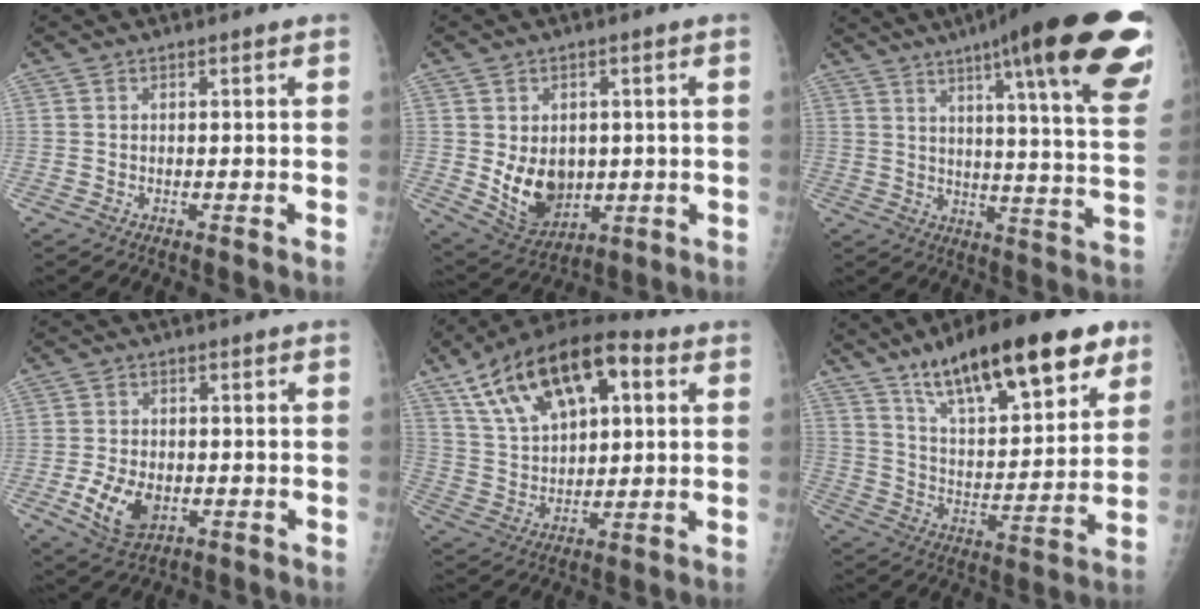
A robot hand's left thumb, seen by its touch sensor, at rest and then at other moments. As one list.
[{"total": 10.3, "force": [-0.4, 7.8, 6.8], "torque": [-0.078, -0.017, 0.018]}, {"total": 28.3, "force": [16.9, 4.3, 22.4], "torque": [-0.254, -0.050, 0.220]}, {"total": 7.9, "force": [-2.4, 5.1, 5.6], "torque": [-0.096, -0.002, -0.034]}, {"total": 21.0, "force": [8.8, 10.8, 15.7], "torque": [-0.245, 0.001, 0.151]}, {"total": 23.7, "force": [14.7, 7.8, 16.9], "torque": [-0.229, -0.047, 0.240]}]